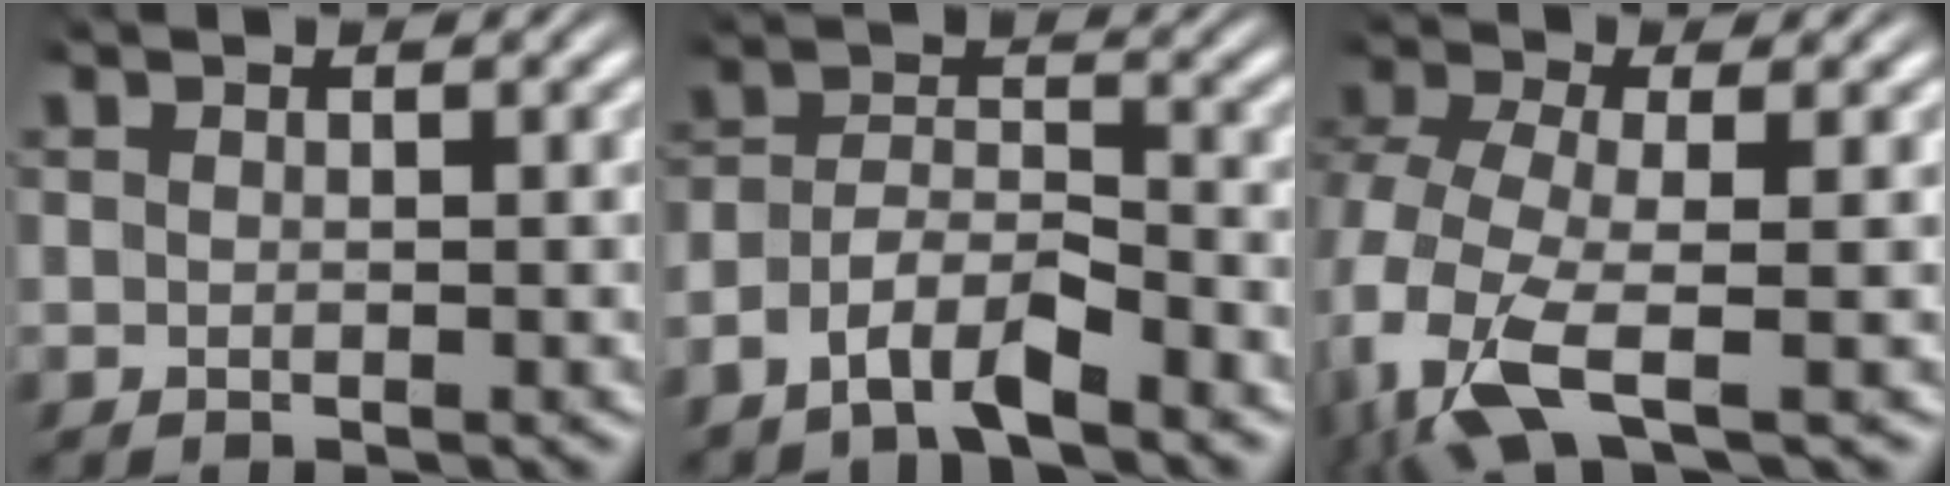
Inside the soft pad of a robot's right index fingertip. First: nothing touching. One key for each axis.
{"total": 6.2, "fx": -3.8, "fy": 4.1, "fz": 2.6, "tx": -0.062, "ty": -0.018, "tz": -0.075}
{"total": 7.7, "fx": -2.7, "fy": 5.1, "fz": 5.2, "tx": -0.145, "ty": -0.047, "tz": -0.032}